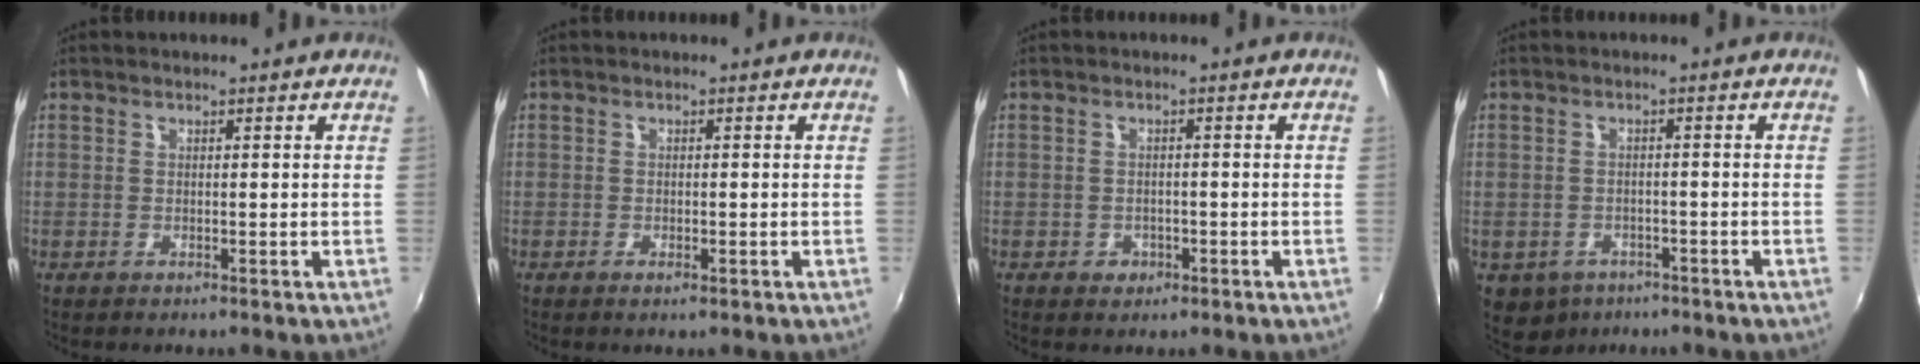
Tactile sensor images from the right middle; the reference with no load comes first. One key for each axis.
{"total": 1.1, "fx": -0.6, "fy": 0.5, "fz": 0.8, "tx": -0.013, "ty": -0.002, "tz": -0.010}
{"total": 2.6, "fx": -1.1, "fy": 2.2, "fz": 0.8, "tx": -0.017, "ty": 0.001, "tz": -0.014}
{"total": 7.4, "fx": -4.1, "fy": 5.5, "fz": 2.8, "tx": -0.074, "ty": -0.016, "tz": -0.051}